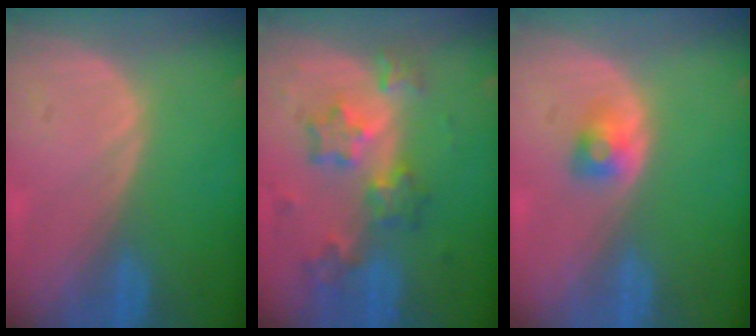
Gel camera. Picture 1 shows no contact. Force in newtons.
{"total": 8.3, "press": 7.3, "slide": 4.1}
{"total": 2.4, "press": 2.3, "slide": 0.8}